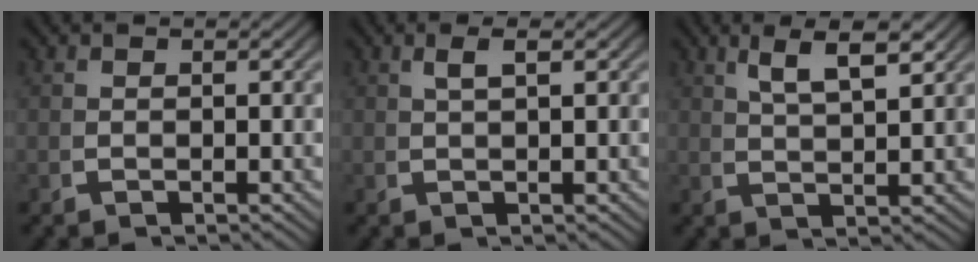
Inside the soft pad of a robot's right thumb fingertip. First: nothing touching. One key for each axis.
{"total": 1.5, "fx": 0.9, "fy": -0.1, "fz": 1.2, "tx": -0.019, "ty": 0.006, "tz": 0.021}
{"total": 4.5, "fx": 3.0, "fy": 0.6, "fz": 3.3, "tx": -0.045, "ty": 0.017, "tz": 0.057}